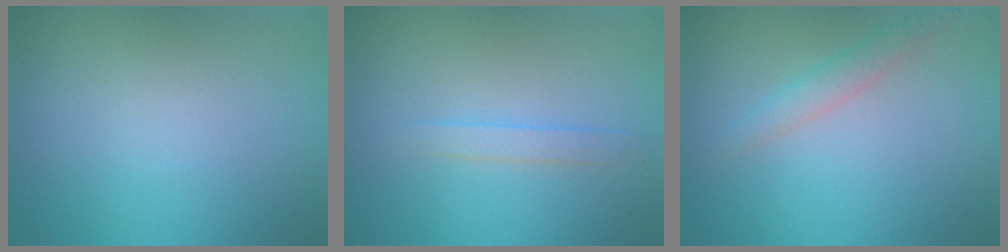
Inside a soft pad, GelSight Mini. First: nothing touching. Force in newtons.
{"total": 1.2, "press": 1.2, "slide": 0.1}
{"total": 1.7, "press": 1.7, "slide": 0.0}